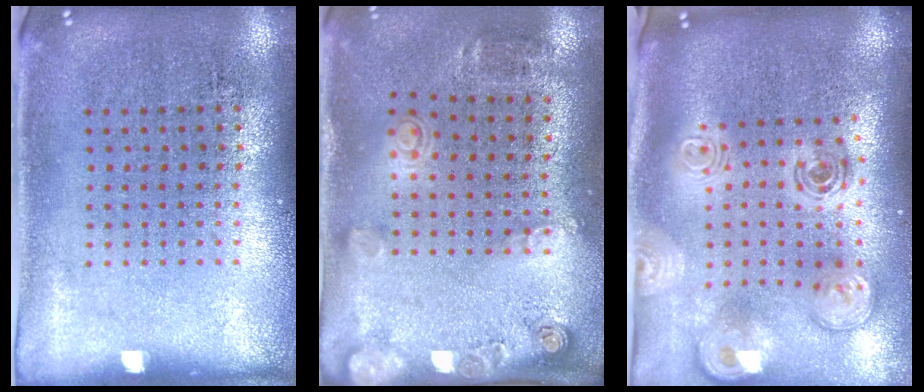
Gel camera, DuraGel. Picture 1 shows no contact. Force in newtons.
{"total": 1.9, "press": 1.3, "slide": 1.4}
{"total": 3.0, "press": 2.1, "slide": 2.2}